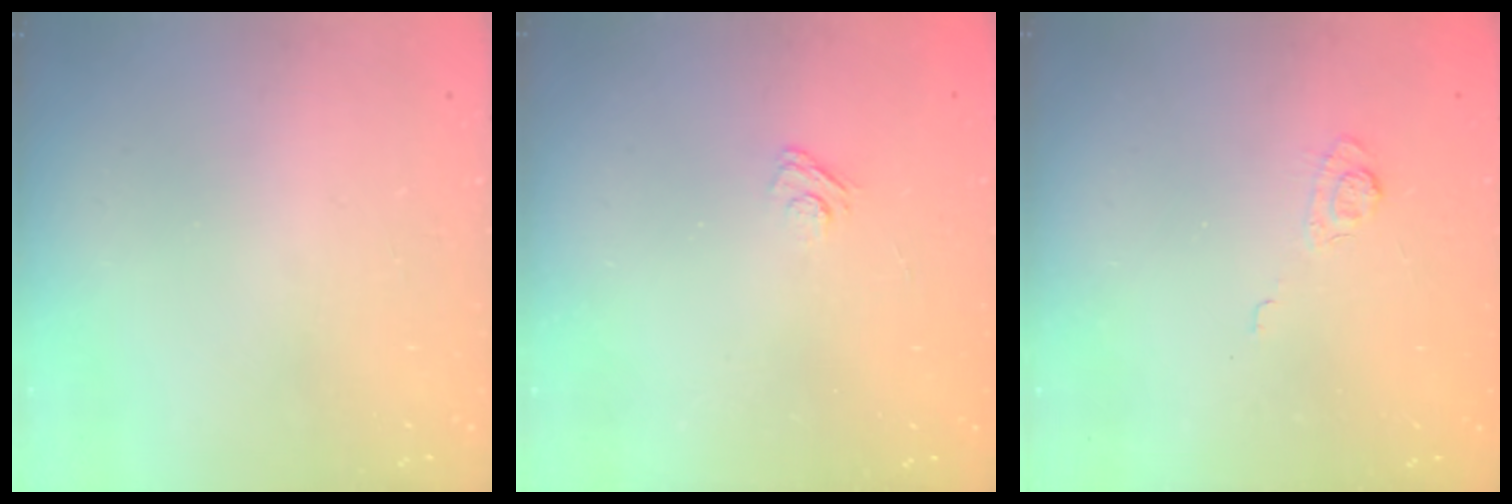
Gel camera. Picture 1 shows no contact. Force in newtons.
{"total": 3.1, "press": 2.8, "slide": 1.3}
{"total": 3.2, "press": 2.8, "slide": 1.5}